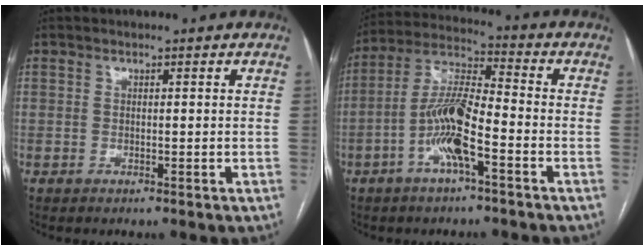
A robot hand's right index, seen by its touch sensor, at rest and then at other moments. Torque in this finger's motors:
{"motor_torque": [1.58, -0.56, 0.85, 0.21]}